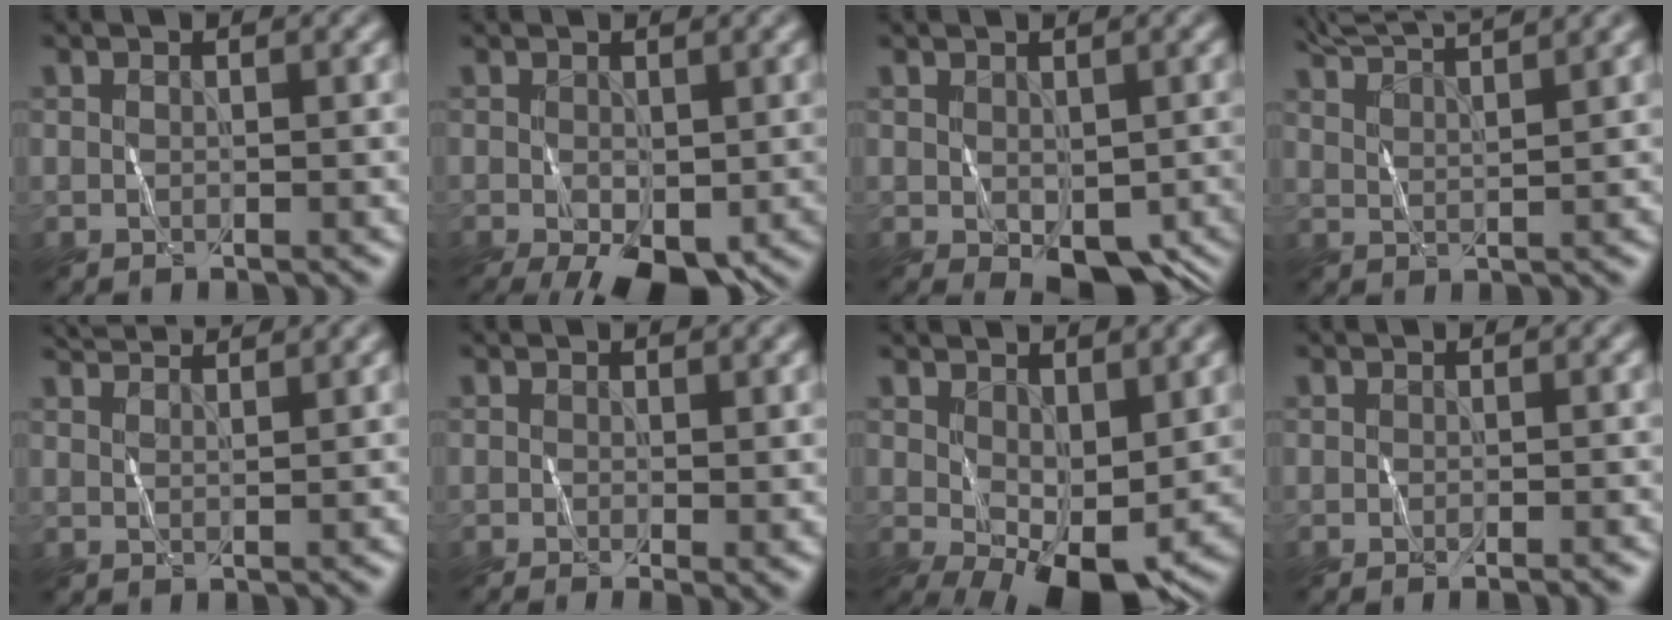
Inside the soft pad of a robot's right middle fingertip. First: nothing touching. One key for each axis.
{"total": 5.1, "fx": -1.9, "fy": 2.6, "fz": 4.0, "tx": -0.089, "ty": -0.003, "tz": -0.025}
{"total": 4.5, "fx": -0.7, "fy": 2.7, "fz": 3.6, "tx": -0.064, "ty": -0.012, "tz": -0.001}
{"total": 6.4, "fx": 5.6, "fy": 1.0, "fz": 3.0, "tx": -0.044, "ty": 0.029, "tz": 0.064}
{"total": 3.5, "fx": 3.3, "fy": 0.2, "fz": 1.1, "tx": -0.014, "ty": 0.014, "tz": 0.046}
{"total": 1.3, "fx": 0.0, "fy": 0.2, "fz": 1.3, "tx": -0.015, "ty": -0.003, "tz": 0.000}
{"total": 8.5, "fx": -0.8, "fy": 4.2, "fz": 7.3, "tx": -0.128, "ty": -0.012, "tz": -0.001}
{"total": 1.0, "fx": -0.9, "fy": 0.0, "fz": 0.5, "tx": -0.004, "ty": -0.001, "tz": -0.016}